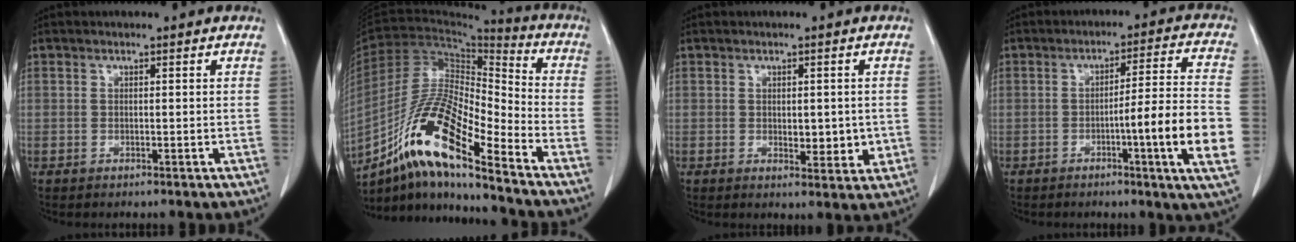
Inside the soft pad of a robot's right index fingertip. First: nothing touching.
{"total": 17.1, "force": [-10.7, 2.3, 13.1], "torque": [-0.250, -0.003, -0.190]}
{"total": 4.3, "force": [-0.2, 2.1, 3.7], "torque": [-0.046, -0.007, 0.002]}
{"total": 12.4, "force": [-3.3, -1.1, 11.9], "torque": [-0.166, -0.006, -0.054]}